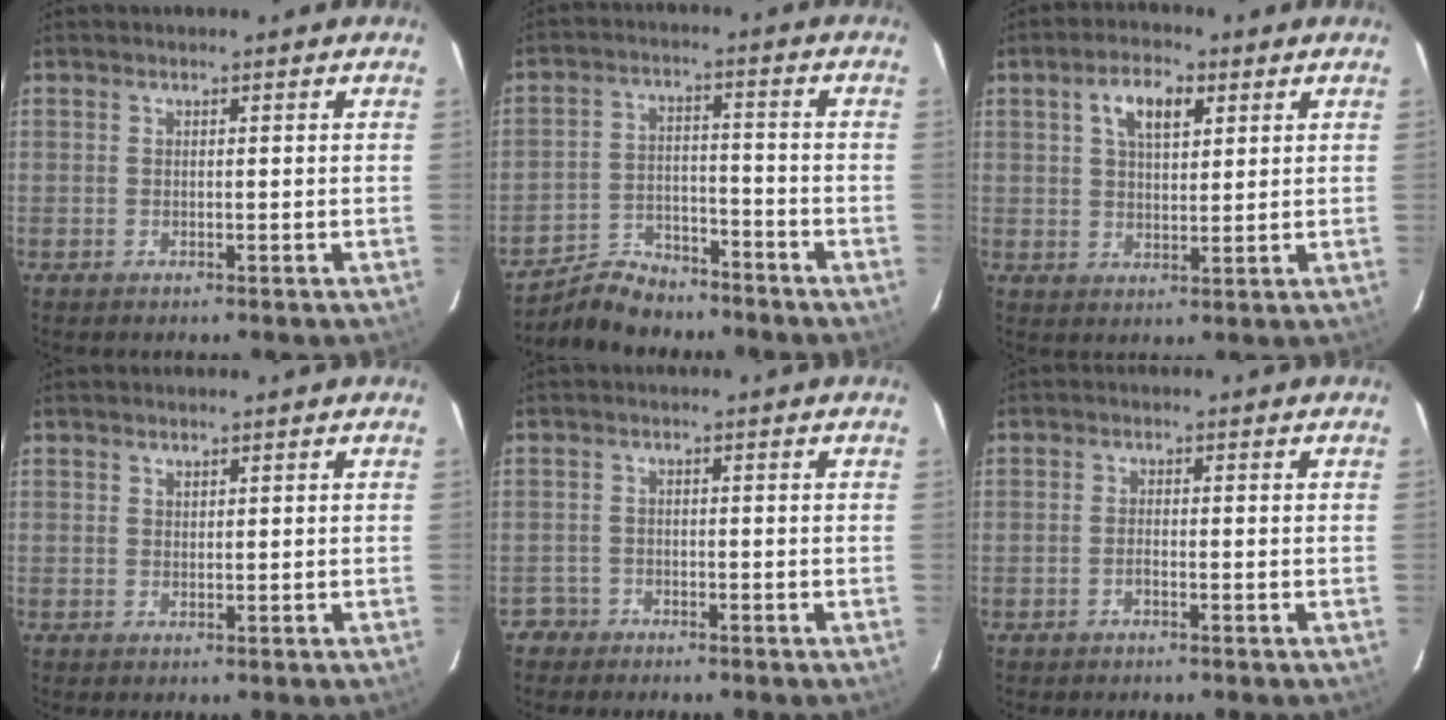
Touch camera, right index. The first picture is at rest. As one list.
[{"total": 9.6, "force": [-8.6, 3.8, 2.2], "torque": [-0.072, 0.010, -0.140]}, {"total": 6.4, "force": [2.7, 3.1, 4.9], "torque": [-0.087, 0.016, 0.050]}, {"total": 0.8, "force": [0.7, 0.3, 0.1], "torque": [-0.001, 0.001, 0.013]}, {"total": 2.4, "force": [-1.6, 1.8, -0.4], "torque": [0.002, 0.014, -0.030]}, {"total": 1.2, "force": [-0.7, 0.4, 0.9], "torque": [-0.019, 0.002, -0.013]}]